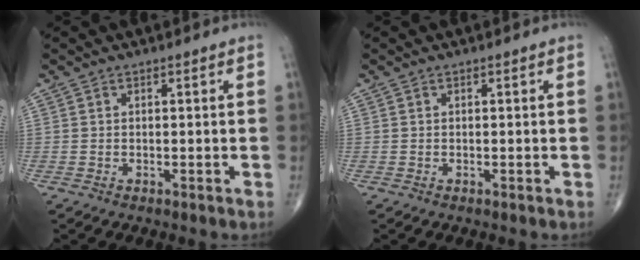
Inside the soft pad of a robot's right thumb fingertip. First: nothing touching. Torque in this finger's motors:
{"motor_torque": [-0.02, 0.02, -0.08, -0.06, 0.00]}